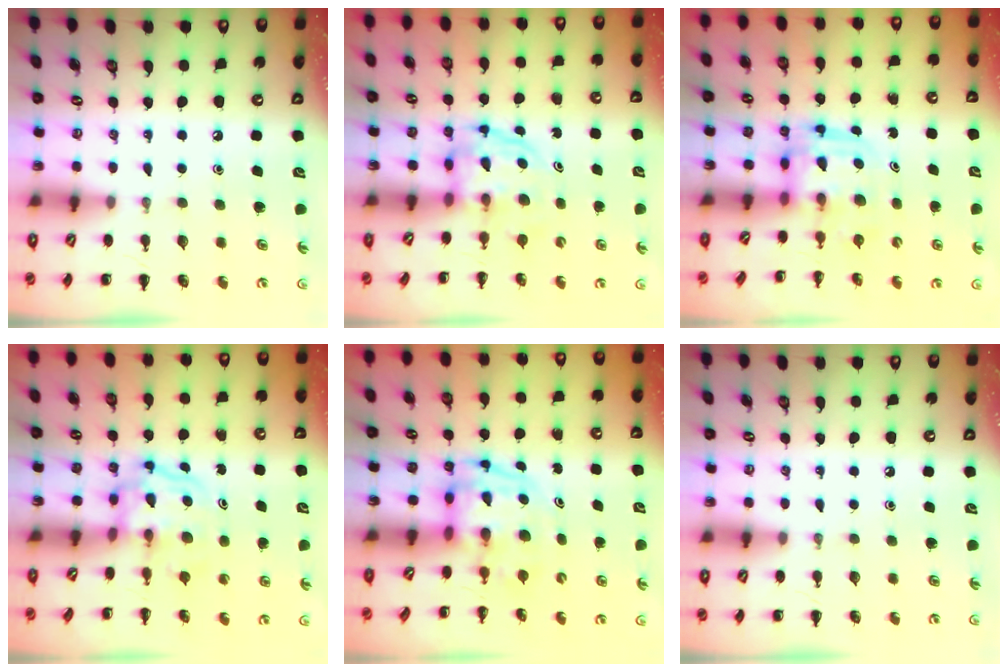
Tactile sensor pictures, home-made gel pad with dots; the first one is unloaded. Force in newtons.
{"total": 3.7, "press": 3.7, "slide": 0.3}
{"total": 3.0, "press": 3.0, "slide": 0.3}
{"total": 3.6, "press": 3.6, "slide": 0.4}
{"total": 3.8, "press": 3.7, "slide": 0.8}
{"total": 0.0}